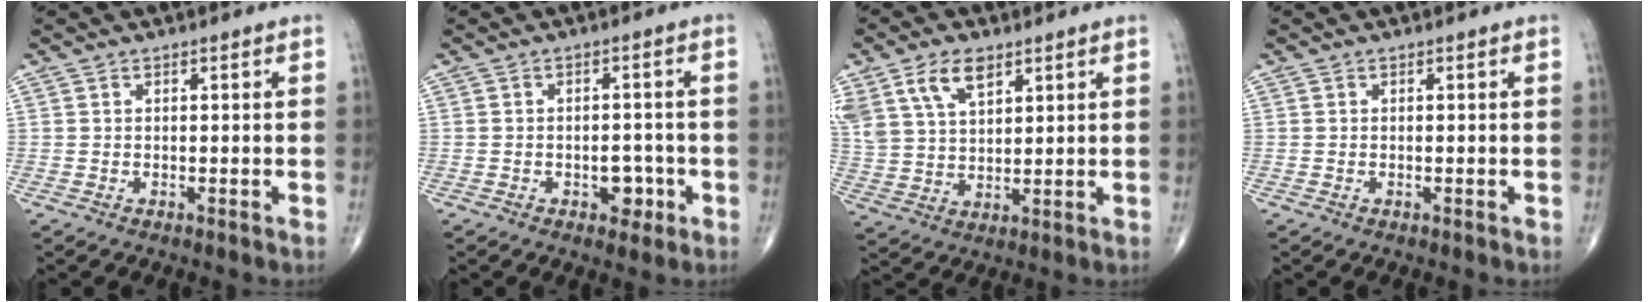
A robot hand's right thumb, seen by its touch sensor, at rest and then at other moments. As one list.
[{"total": 4.1, "force": [-1.6, 2.6, 2.7], "torque": [-0.016, 0.010, -0.019]}, {"total": 11.4, "force": [6.3, 6.4, 7.0], "torque": [-0.137, -0.014, 0.128]}, {"total": 0.0}]